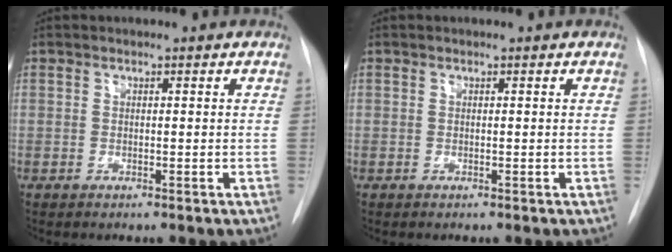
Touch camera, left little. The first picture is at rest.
{"total": 0.0}